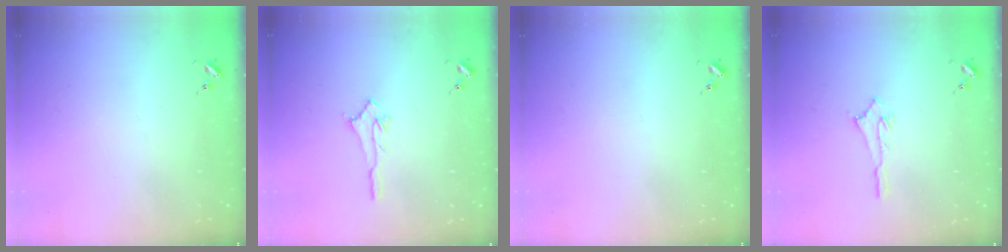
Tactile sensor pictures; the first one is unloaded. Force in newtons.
{"total": 4.8, "press": 4.8, "slide": 0.5}
{"total": 0.0}
{"total": 2.6, "press": 2.6, "slide": 0.3}